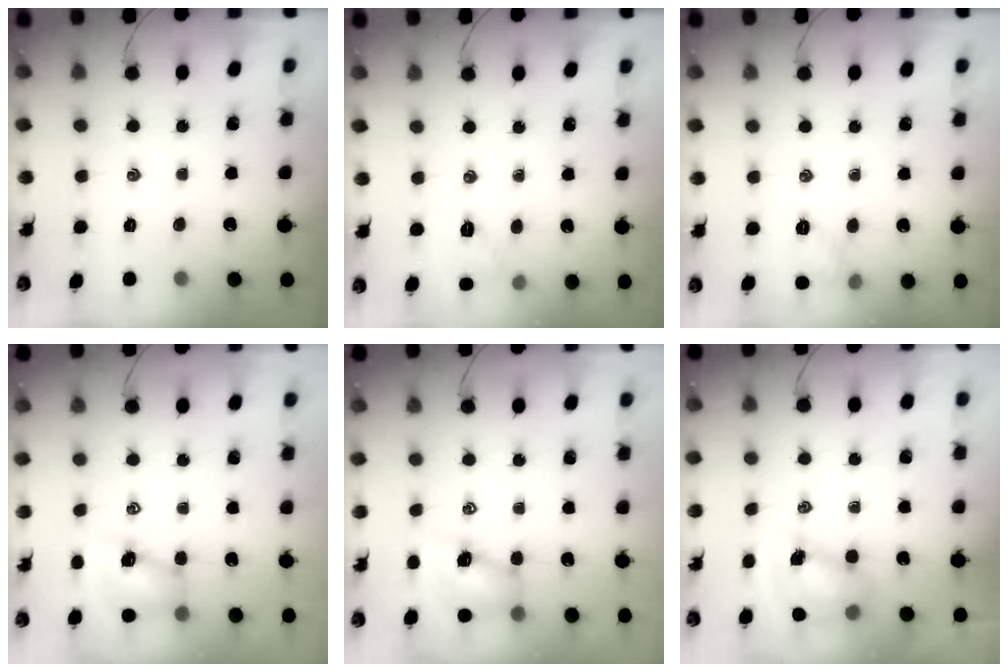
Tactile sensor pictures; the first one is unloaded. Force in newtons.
{"total": 6.3, "press": 6.1, "slide": 1.5}
{"total": 5.9, "press": 5.8, "slide": 1.0}
{"total": 7.8, "press": 7.7, "slide": 1.2}
{"total": 7.8, "press": 7.7, "slide": 1.2}
{"total": 7.4, "press": 7.3, "slide": 1.4}